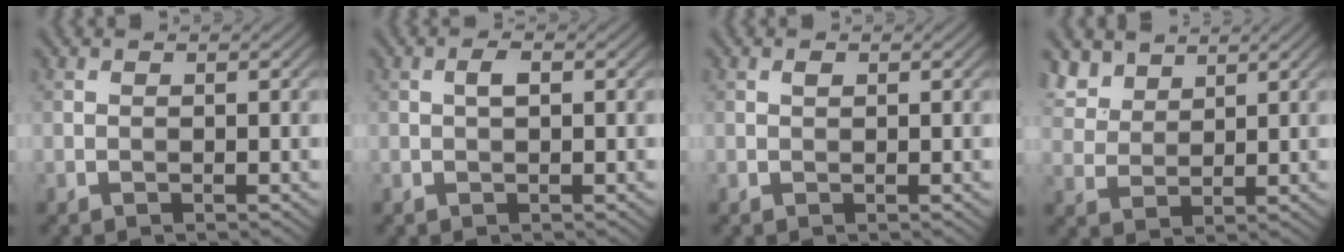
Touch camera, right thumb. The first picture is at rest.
{"total": 1.4, "force": [0.3, 0.5, 1.3], "torque": [-0.026, 0.004, 0.003]}
{"total": 0.6, "force": [0.3, 0.3, 0.4], "torque": [-0.007, 0.000, 0.006]}
{"total": 5.4, "force": [4.0, 2.8, 2.3], "torque": [-0.065, 0.003, 0.087]}